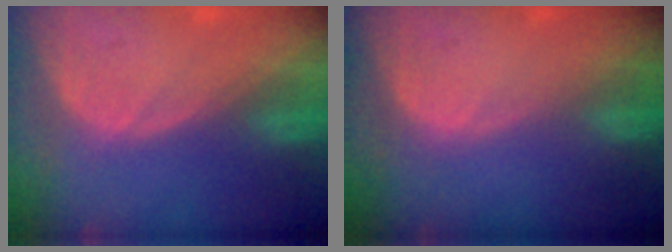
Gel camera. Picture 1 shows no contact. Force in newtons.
{"total": 0.0}